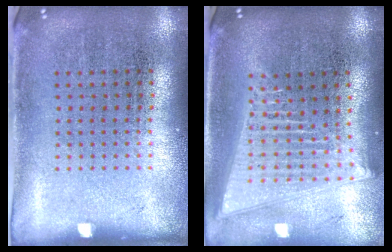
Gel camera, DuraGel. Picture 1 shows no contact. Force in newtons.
{"total": 2.1, "press": 1.8, "slide": 1.1}